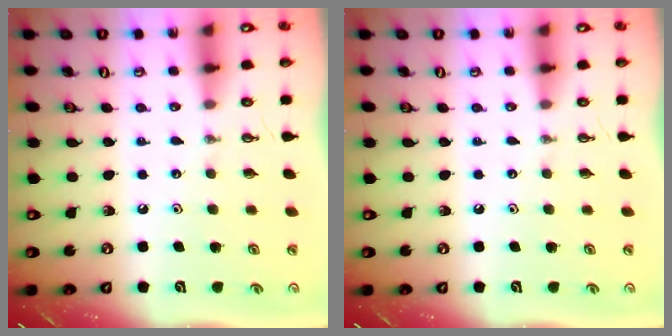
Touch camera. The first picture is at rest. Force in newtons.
{"total": 0.0}